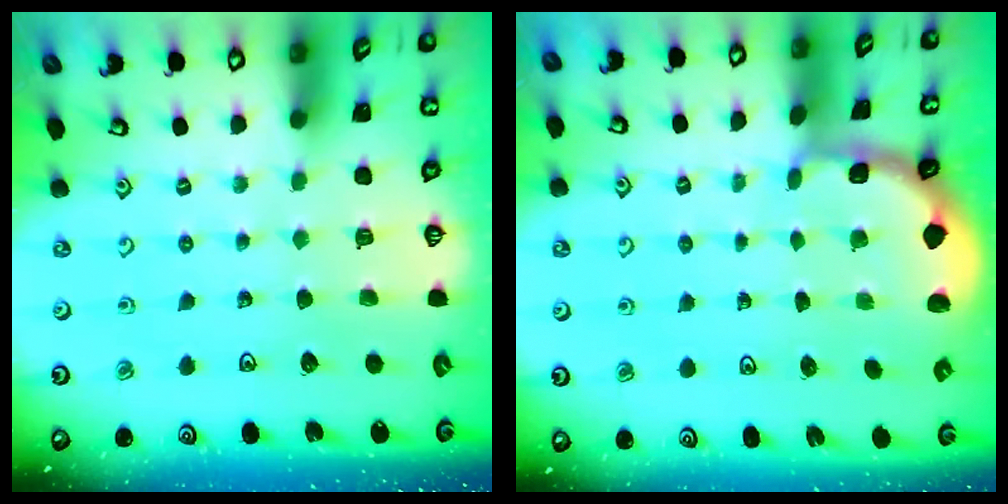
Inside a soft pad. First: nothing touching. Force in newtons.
{"total": 1.7, "press": 1.7, "slide": 0.4}